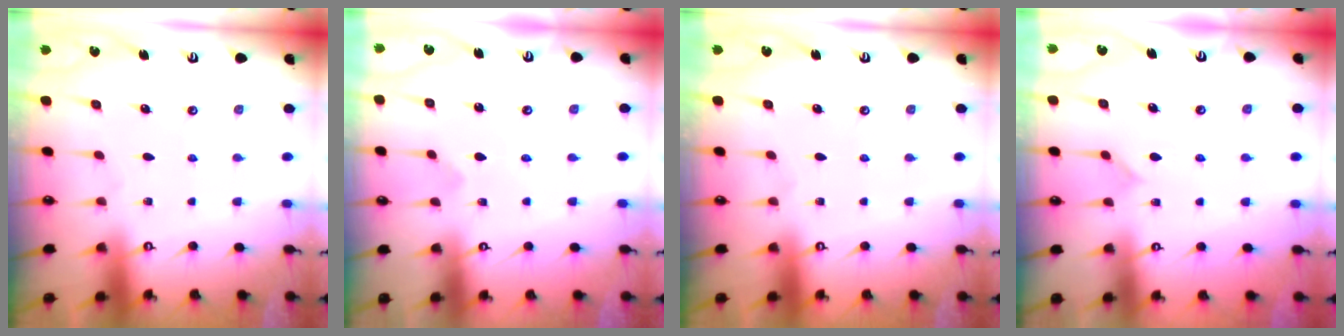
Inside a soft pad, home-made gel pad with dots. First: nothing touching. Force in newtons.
{"total": 1.7, "press": 1.6, "slide": 0.5}
{"total": 0.0}
{"total": 4.3, "press": 4.3, "slide": 0.3}